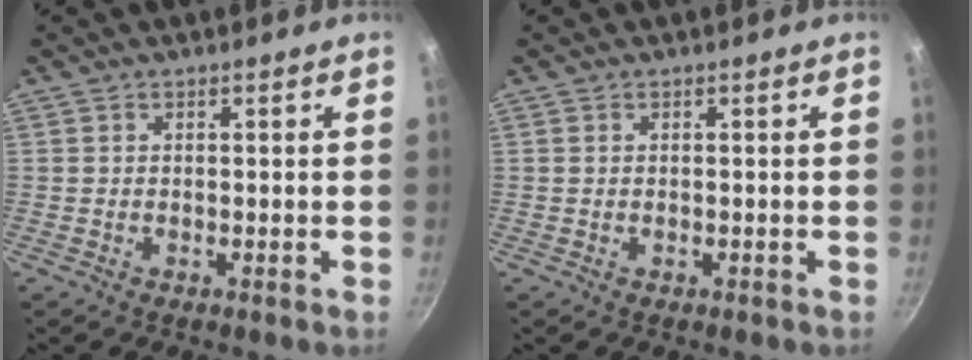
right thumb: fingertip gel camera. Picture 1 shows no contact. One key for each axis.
{"total": 0.0}